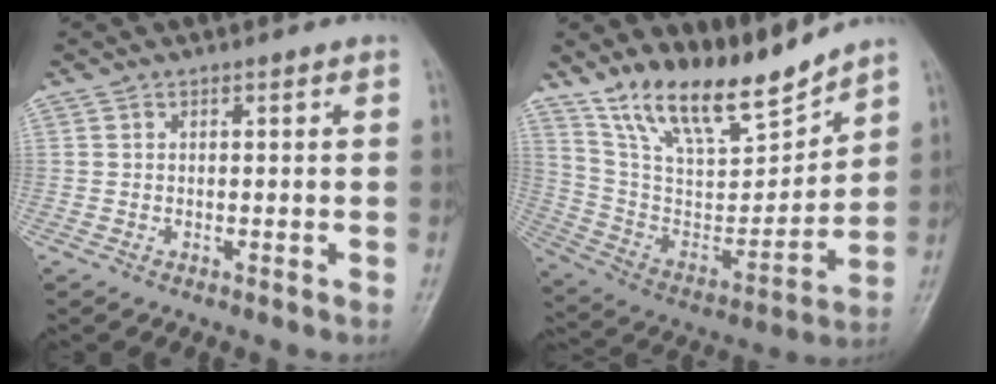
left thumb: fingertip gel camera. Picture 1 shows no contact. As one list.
[{"total": 18.4, "force": [15.0, 5.4, 9.2], "torque": [-0.118, -0.089, 0.280]}]